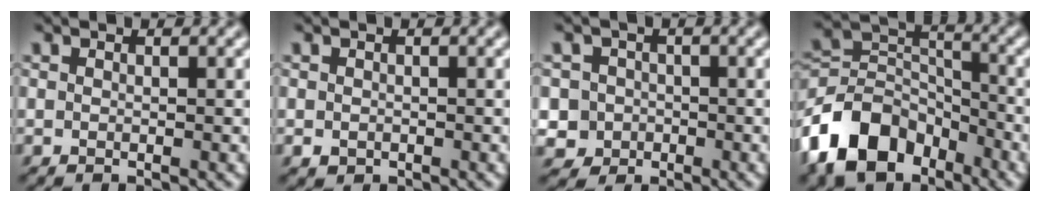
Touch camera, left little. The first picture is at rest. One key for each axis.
{"total": 0.7, "fx": -0.2, "fy": 0.6, "fz": 0.2, "tx": -0.003, "ty": -0.002, "tz": -0.003}
{"total": 4.4, "fx": -0.9, "fy": 4.2, "fz": 0.6, "tx": 0.001, "ty": 0.014, "tz": -0.035}
{"total": 9.8, "fx": -5.9, "fy": 6.1, "fz": 4.9, "tx": -0.094, "ty": 0.001, "tz": -0.129}